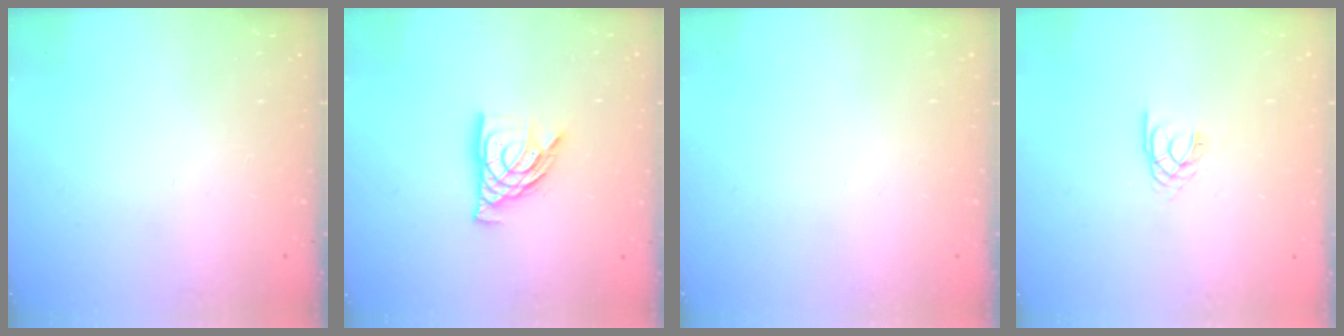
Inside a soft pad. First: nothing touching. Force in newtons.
{"total": 12.2, "press": 12.1, "slide": 1.2}
{"total": 0.0}
{"total": 2.2, "press": 2.2, "slide": 0.4}